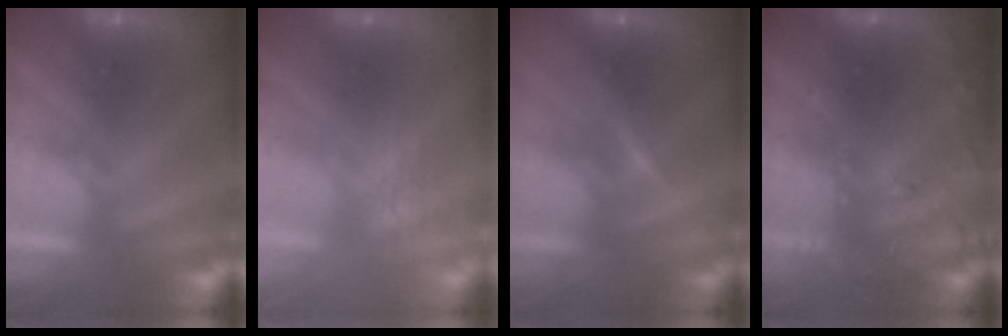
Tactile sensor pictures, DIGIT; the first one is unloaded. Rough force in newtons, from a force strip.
{"total": 2.6}
{"total": 2.9}
{"total": 8.2}